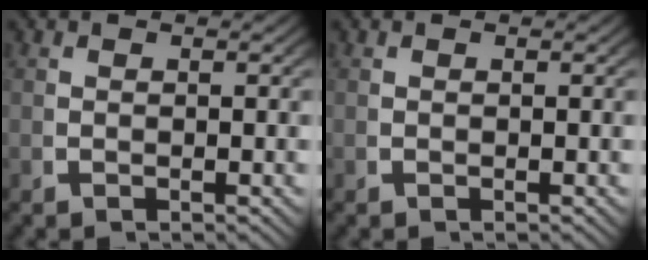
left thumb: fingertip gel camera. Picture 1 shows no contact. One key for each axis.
{"total": 0.0}